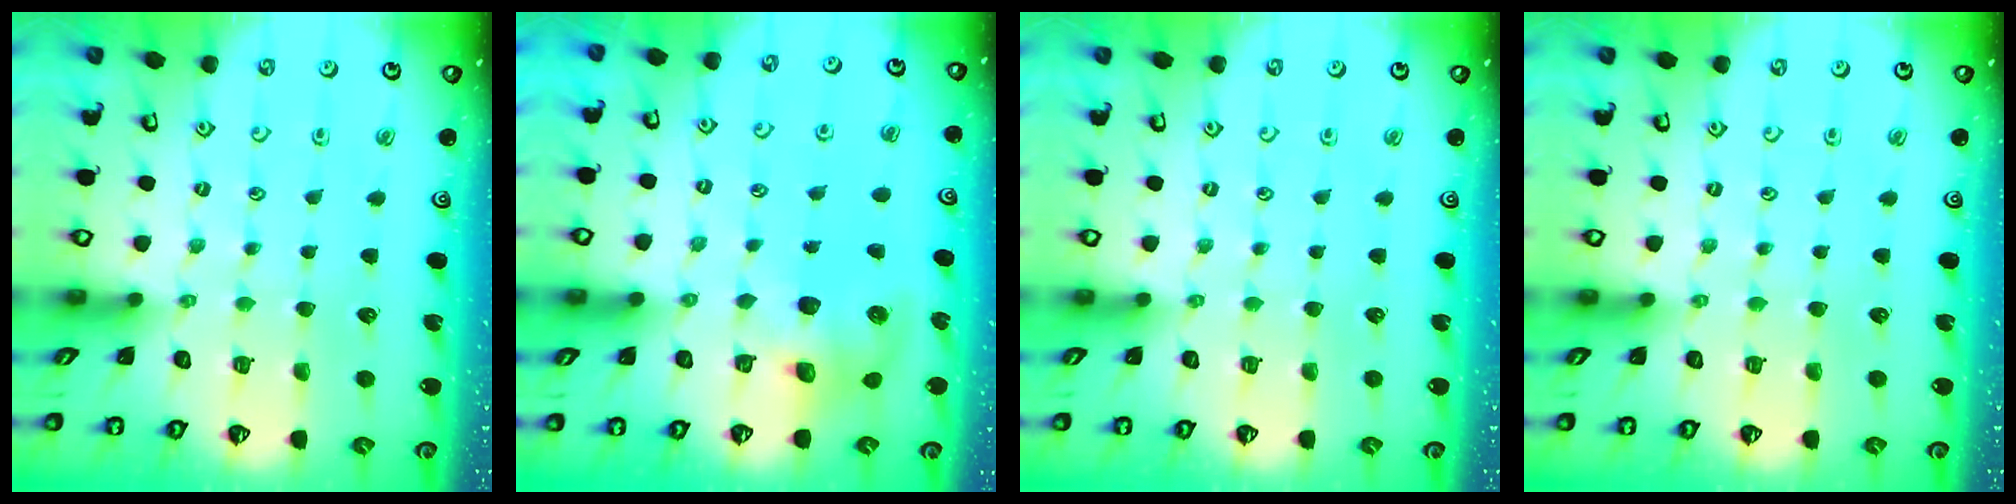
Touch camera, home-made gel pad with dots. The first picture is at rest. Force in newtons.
{"total": 8.7, "press": 8.6, "slide": 1.2}
{"total": 0.0}
{"total": 0.0}